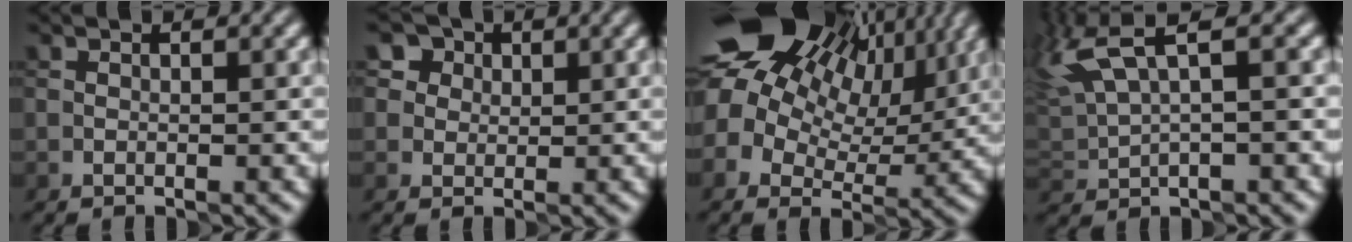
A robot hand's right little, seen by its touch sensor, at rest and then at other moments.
{"total": 6.2, "force": [3.6, 4.5, 2.4], "torque": [-0.049, 0.014, 0.050]}
{"total": 18.6, "force": [8.2, 13.2, 10.3], "torque": [-0.230, 0.044, 0.137]}
{"total": 5.9, "force": [2.9, 1.6, 4.9], "torque": [-0.127, 0.018, 0.056]}